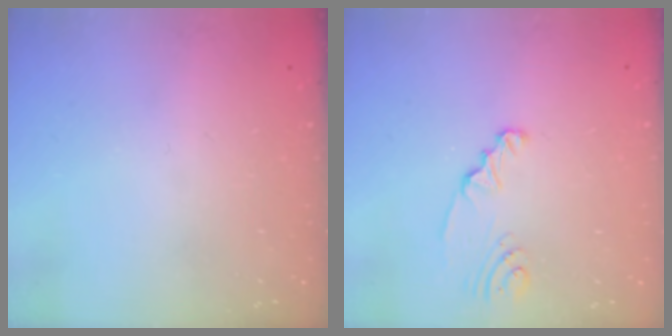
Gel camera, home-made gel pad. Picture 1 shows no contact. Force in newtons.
{"total": 2.4, "press": 2.4, "slide": 0.2}